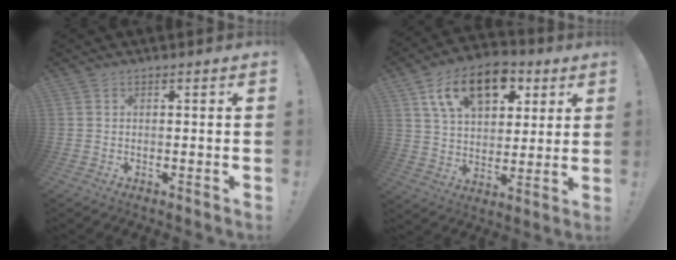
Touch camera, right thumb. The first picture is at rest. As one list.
[{"total": 16.9, "force": [8.2, 10.6, 10.4], "torque": [-0.160, -0.027, 0.148]}]